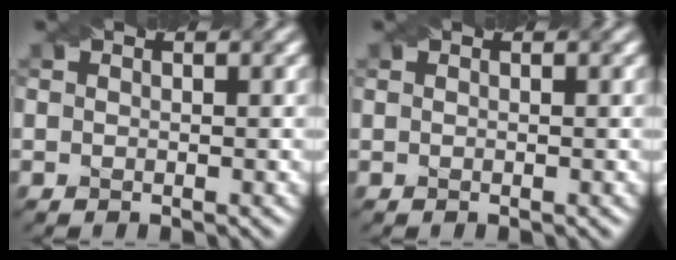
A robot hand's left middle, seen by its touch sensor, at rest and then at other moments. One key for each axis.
{"total": 0.0}